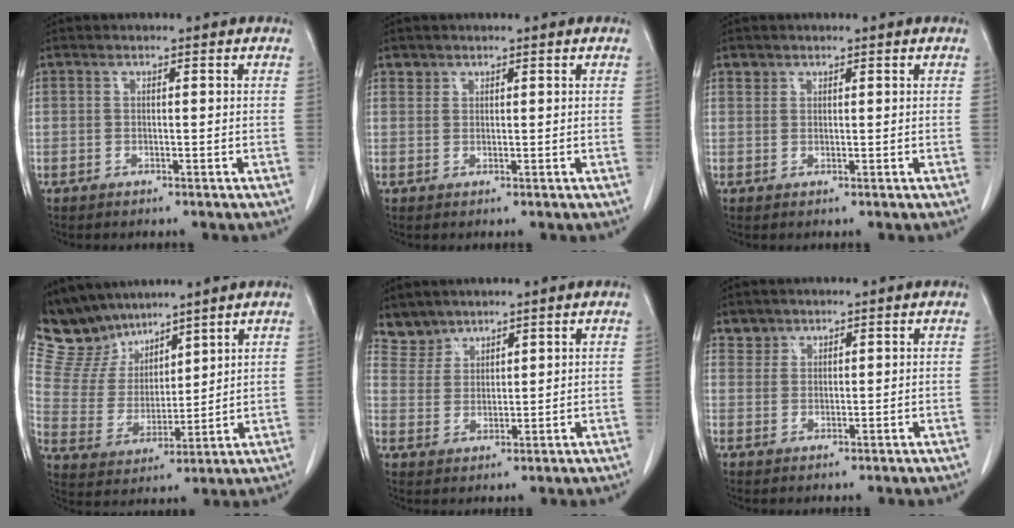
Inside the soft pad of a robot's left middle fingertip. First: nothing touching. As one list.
[{"total": 1.0, "force": [0.8, 0.6, -0.1], "torque": [0.010, 0.002, 0.011]}, {"total": 1.0, "force": [0.8, 0.6, -0.1], "torque": [0.008, 0.003, 0.010]}, {"total": 10.6, "force": [9.5, 4.3, 2.0], "torque": [-0.060, 0.020, 0.198]}, {"total": 4.2, "force": [3.9, 1.7, -0.4], "torque": [0.011, 0.005, 0.083]}, {"total": 2.2, "force": [1.8, 1.2, -0.4], "torque": [0.014, 0.006, 0.028]}]